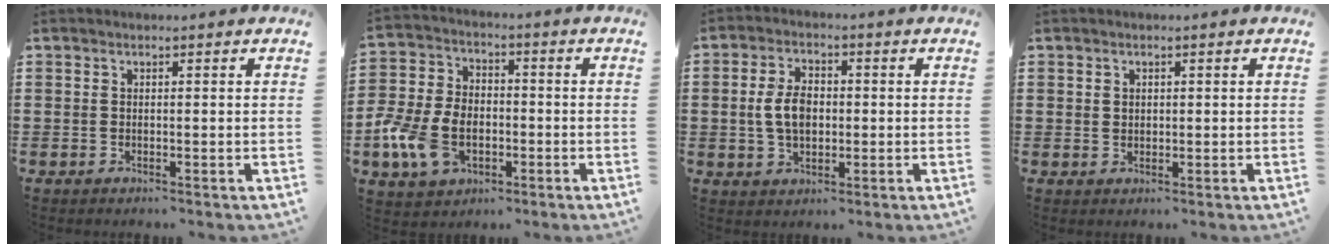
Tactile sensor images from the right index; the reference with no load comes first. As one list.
[{"total": 9.2, "force": [-2.9, 6.5, 5.8], "torque": [-0.152, 0.010, -0.058]}, {"total": 6.0, "force": [0.0, 3.7, 4.7], "torque": [-0.109, 0.008, -0.005]}, {"total": 1.1, "force": [0.6, 0.9, 0.3], "torque": [-0.008, 0.003, 0.012]}]